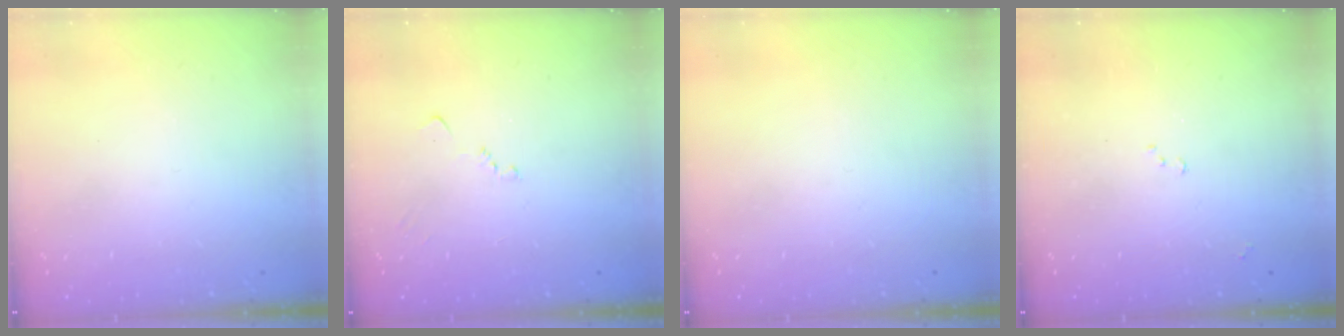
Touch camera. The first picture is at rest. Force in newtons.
{"total": 6.6, "press": 6.5, "slide": 0.8}
{"total": 0.0}
{"total": 7.4, "press": 7.3, "slide": 1.0}